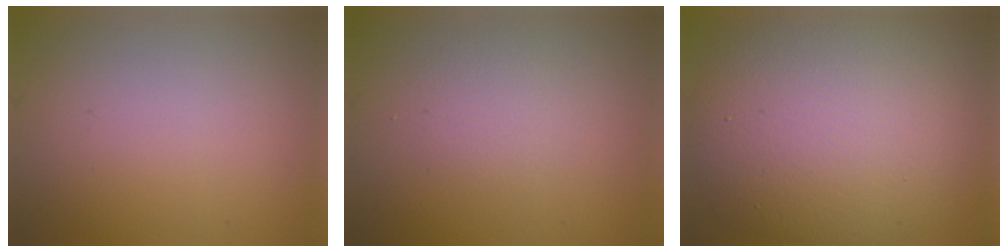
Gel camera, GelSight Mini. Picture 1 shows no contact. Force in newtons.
{"total": 1.7, "press": 1.7, "slide": 0.0}
{"total": 11.6, "press": 11.6, "slide": 0.5}